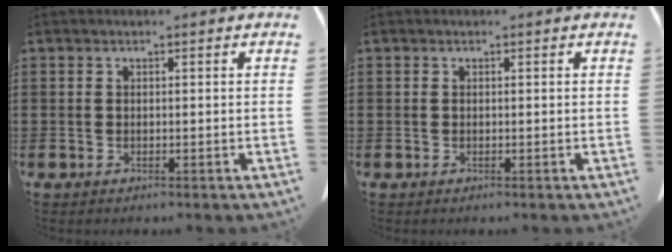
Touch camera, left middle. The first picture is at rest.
{"total": 0.0}